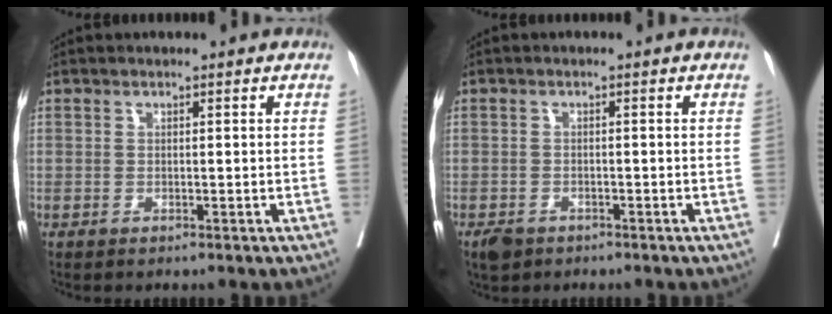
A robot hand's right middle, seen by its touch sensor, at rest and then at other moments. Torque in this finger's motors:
{"motor_torque": [-0.25, -0.17, 0.04, 0.03]}